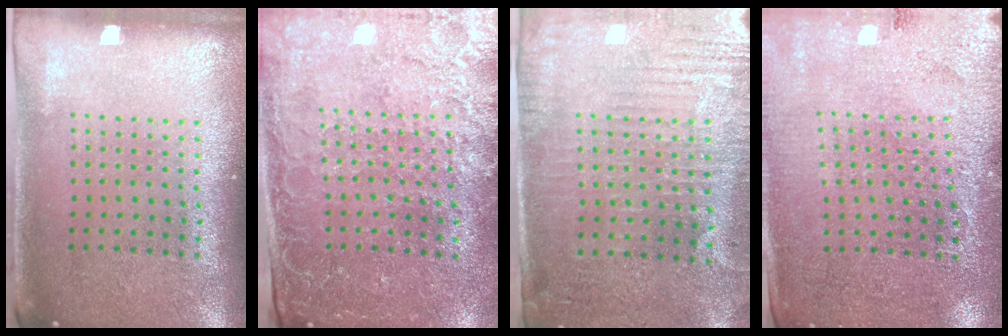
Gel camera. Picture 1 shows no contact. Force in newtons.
{"total": 3.1, "press": 2.9, "slide": 1.0}
{"total": 3.2, "press": 2.9, "slide": 1.3}
{"total": 2.7, "press": 2.7, "slide": 0.3}